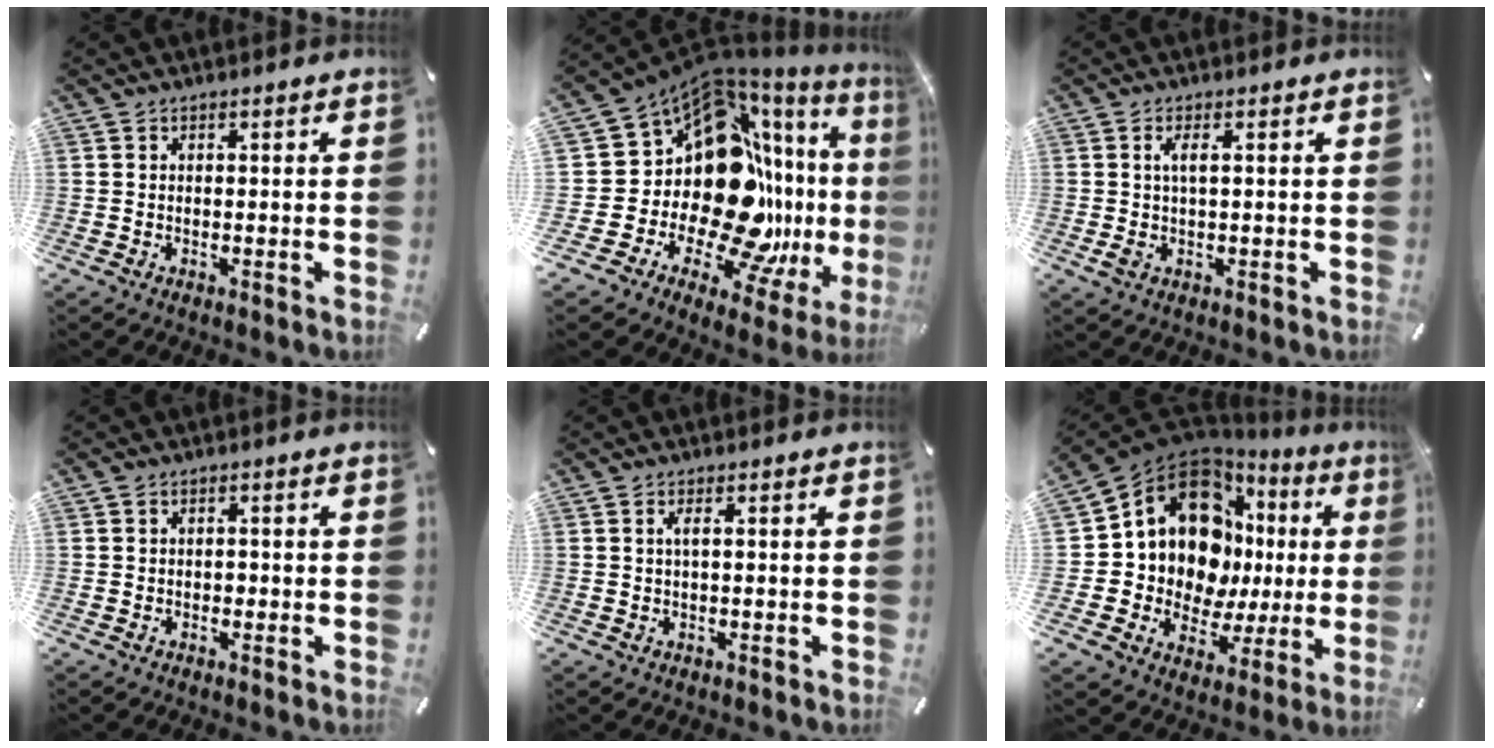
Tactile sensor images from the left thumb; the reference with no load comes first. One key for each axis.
{"total": 25.1, "fx": -0.6, "fy": 16.0, "fz": 19.3, "tx": -0.302, "ty": -0.094, "tz": 0.032}
{"total": 3.3, "fx": 0.6, "fy": 1.0, "fz": 3.1, "tx": -0.061, "ty": -0.004, "tz": 0.005}
{"total": 1.2, "fx": -0.2, "fy": 1.0, "fz": 0.6, "tx": -0.011, "ty": 0.004, "tz": -0.004}
{"total": 1.8, "fx": 0.3, "fy": 0.2, "fz": 1.7, "tx": -0.035, "ty": -0.001, "tz": 0.004}
{"total": 16.8, "fx": 5.7, "fy": 12.3, "fz": 9.9, "tx": -0.184, "ty": -0.061, "tz": 0.103}